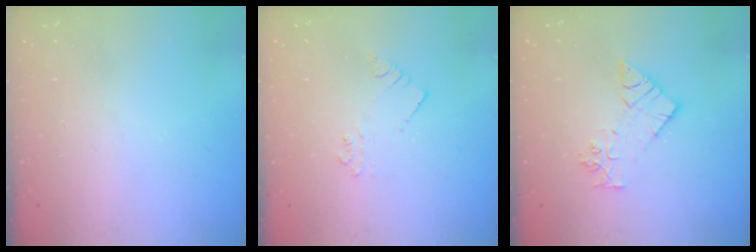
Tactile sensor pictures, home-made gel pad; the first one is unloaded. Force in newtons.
{"total": 2.5, "press": 2.5, "slide": 0.2}
{"total": 10.2, "press": 10.1, "slide": 0.9}